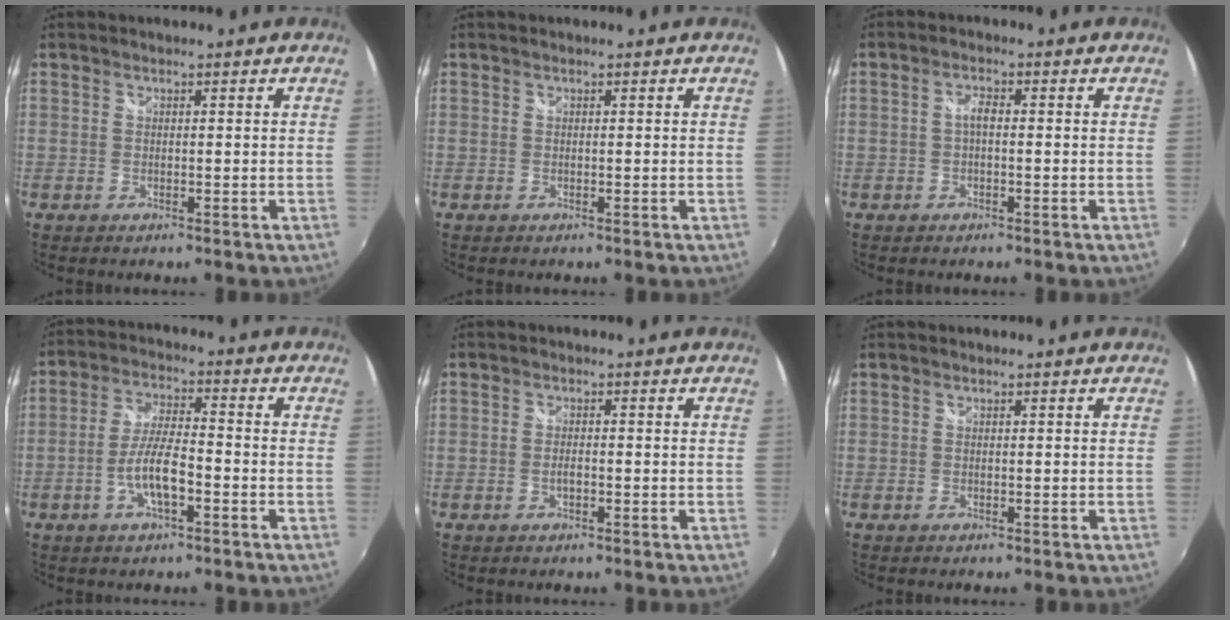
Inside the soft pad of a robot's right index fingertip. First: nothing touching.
{"total": 0.0}
{"total": 1.9, "force": [-0.3, 0.8, 1.7], "torque": [-0.034, 0.007, -0.008]}
{"total": 7.3, "force": [-2.8, 1.8, 6.5], "torque": [-0.132, 0.007, -0.050]}
{"total": 1.4, "force": [-0.3, 0.6, 1.3], "torque": [-0.026, 0.004, -0.007]}
{"total": 0.0}